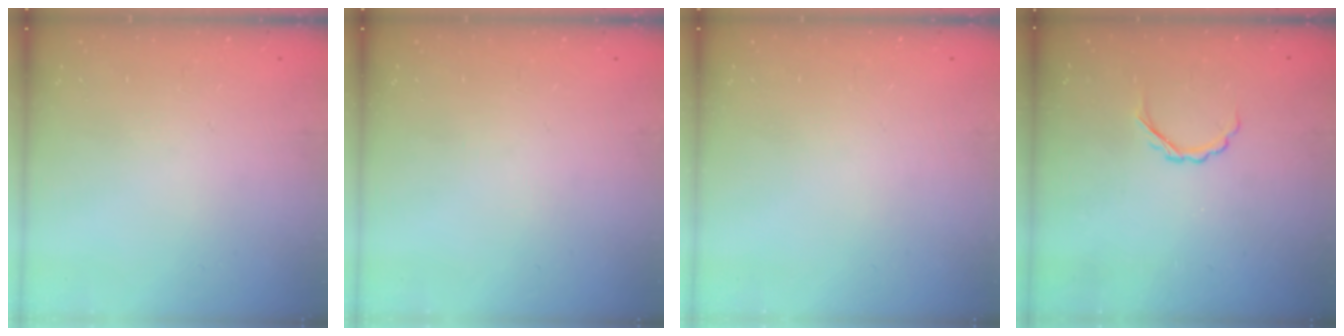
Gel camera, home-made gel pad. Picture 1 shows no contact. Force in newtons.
{"total": 0.0}
{"total": 0.0}
{"total": 2.9, "press": 2.8, "slide": 0.9}